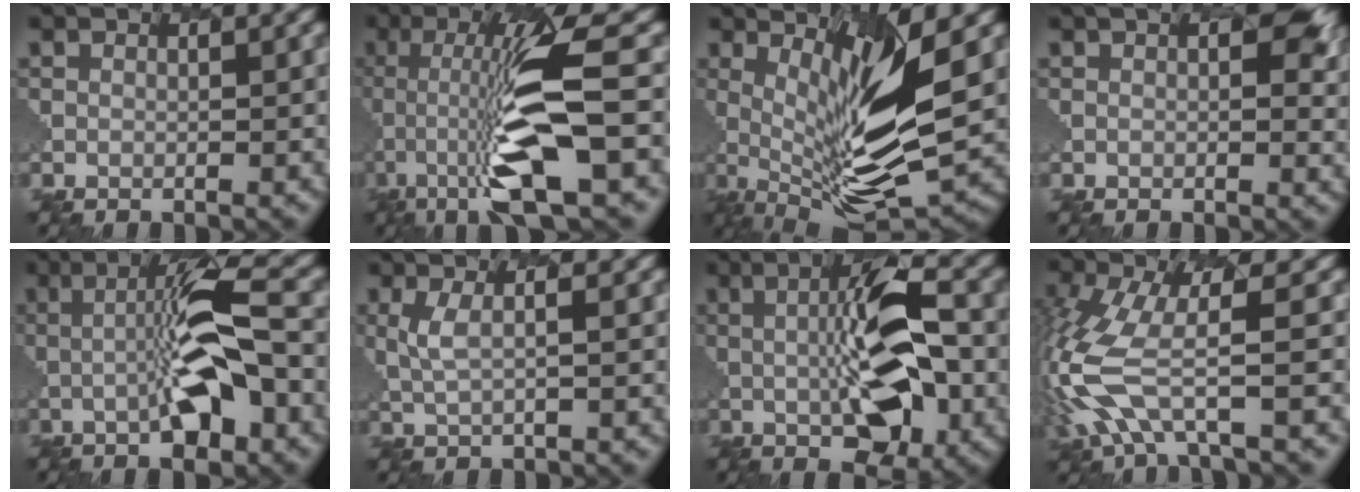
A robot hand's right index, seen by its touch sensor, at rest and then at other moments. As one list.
[{"total": 7.6, "force": [-2.2, 1.3, 7.2], "torque": [-0.161, 0.022, -0.067]}, {"total": 9.6, "force": [1.8, 1.7, 9.2], "torque": [-0.187, -0.001, 0.022]}, {"total": 1.7, "force": [1.3, 0.8, 0.7], "torque": [-0.008, 0.020, -0.006]}, {"total": 5.7, "force": [-0.8, 0.8, 5.6], "torque": [-0.121, 0.013, -0.041]}, {"total": 1.4, "force": [1.1, 0.0, 0.9], "torque": [-0.055, 0.007, -0.003]}, {"total": 6.5, "force": [0.5, 2.2, 6.1], "torque": [-0.136, 0.006, -0.016]}, {"total": 6.4, "force": [-2.1, 2.6, 5.5], "torque": [-0.184, 0.005, -0.062]}]